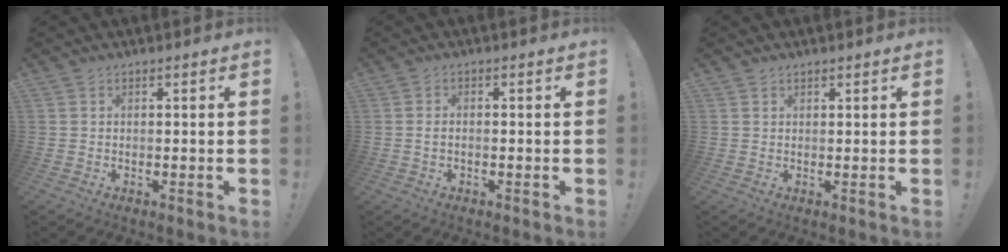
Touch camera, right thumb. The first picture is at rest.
{"total": 1.2, "force": [-0.3, 0.7, 1.0], "torque": [-0.024, 0.004, -0.004]}
{"total": 0.8, "force": [0.7, 0.4, 0.0], "torque": [0.000, -0.001, 0.013]}